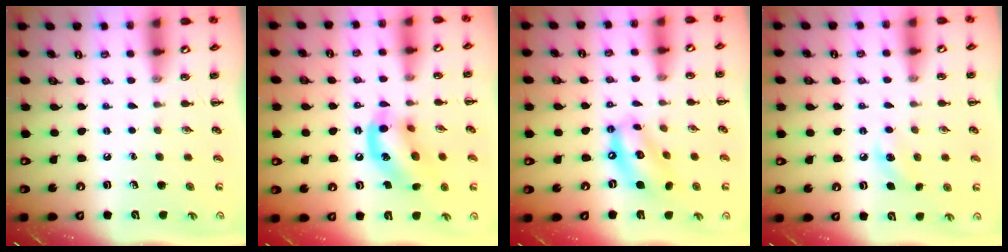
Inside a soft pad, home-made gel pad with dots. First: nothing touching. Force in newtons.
{"total": 13.8, "press": 13.8, "slide": 1.4}
{"total": 12.3, "press": 11.9, "slide": 3.1}
{"total": 7.7, "press": 7.4, "slide": 1.9}